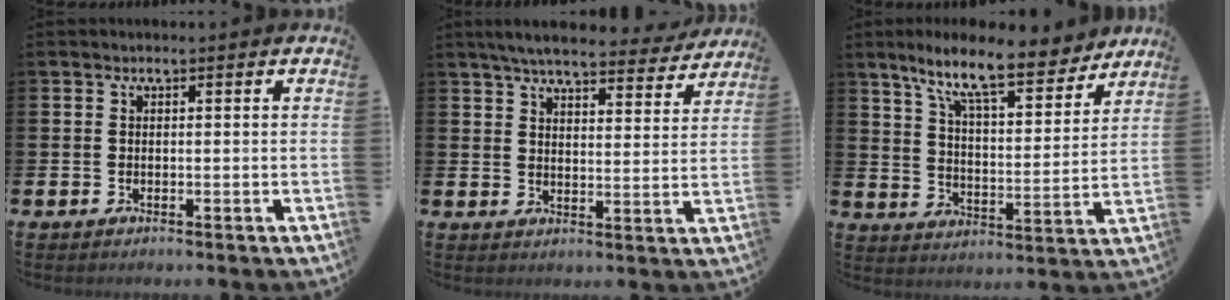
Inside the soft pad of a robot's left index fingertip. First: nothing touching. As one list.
[{"total": 6.1, "force": [5.6, 1.1, 1.9], "torque": [-0.044, -0.033, 0.096]}, {"total": 11.5, "force": [9.5, 2.3, 6.1], "torque": [-0.128, -0.049, 0.162]}]